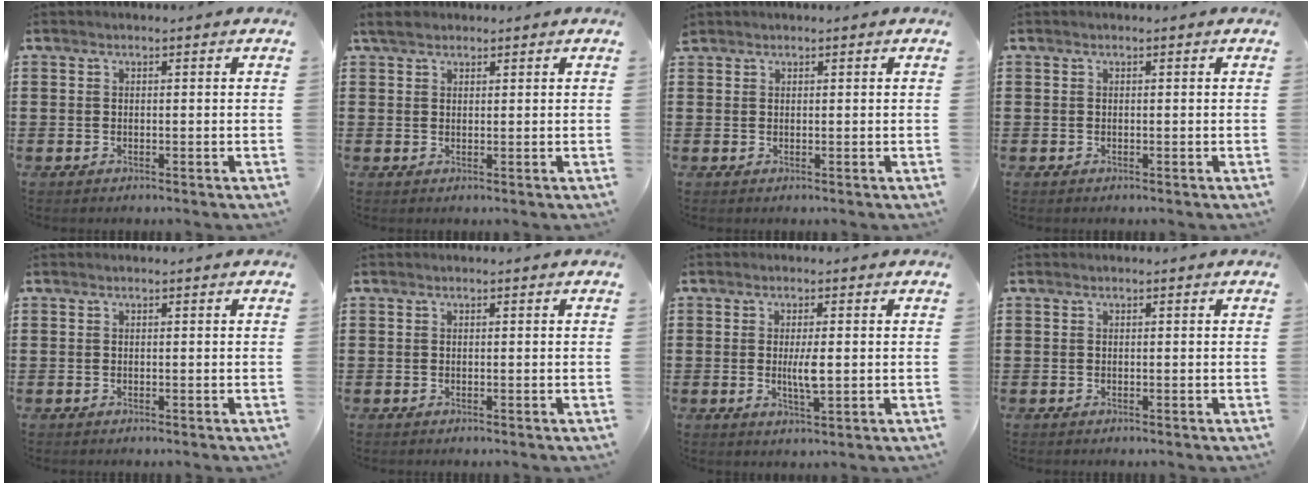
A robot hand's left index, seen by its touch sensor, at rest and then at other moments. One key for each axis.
{"total": 2.2, "fx": 1.7, "fy": 0.8, "fz": 1.0, "tx": -0.026, "ty": 0.005, "tz": 0.033}
{"total": 0.7, "fx": 0.6, "fy": 0.2, "fz": 0.1, "tx": -0.003, "ty": 0.000, "tz": 0.013}
{"total": 0.0}
{"total": 0.0}
{"total": 0.0}
{"total": 3.9, "fx": 0.1, "fy": 0.8, "fz": 3.8, "tx": -0.069, "ty": -0.001, "tz": 0.000}
{"total": 0.0}